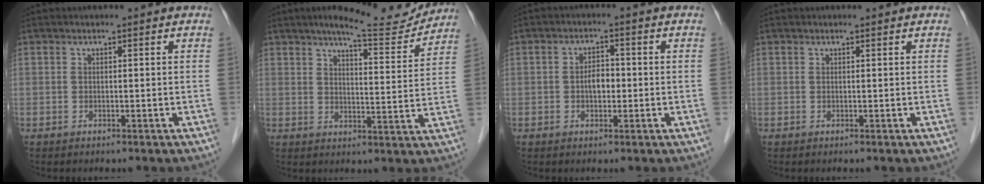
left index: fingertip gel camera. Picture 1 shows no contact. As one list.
[{"total": 10.9, "force": [10.0, 1.2, 4.0], "torque": [-0.055, -0.007, 0.131]}, {"total": 2.9, "force": [-0.4, 1.7, 2.3], "torque": [-0.040, 0.008, -0.007]}, {"total": 0.6, "force": [0.5, 0.0, 0.2], "torque": [-0.009, 0.002, 0.009]}]